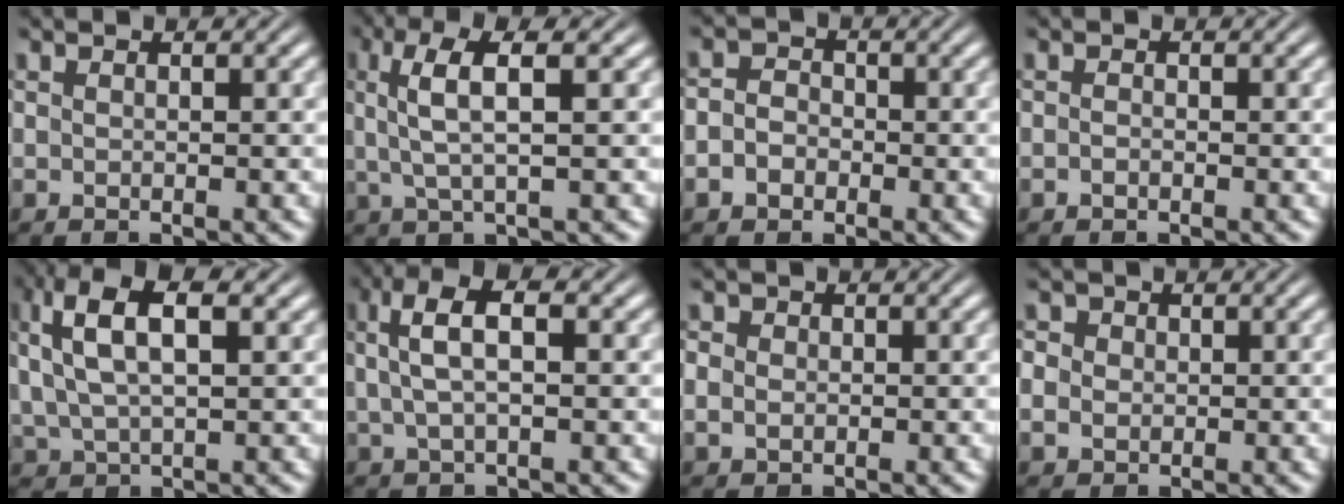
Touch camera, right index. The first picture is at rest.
{"total": 4.7, "force": [1.2, 1.2, 4.4], "torque": [-0.090, 0.011, 0.022]}
{"total": 3.0, "force": [-1.1, 2.6, 0.8], "torque": [-0.021, -0.012, -0.022]}
{"total": 0.6, "force": [-0.5, 0.1, 0.2], "torque": [-0.007, -0.006, -0.009]}
{"total": 7.7, "force": [3.0, 4.0, 5.9], "torque": [-0.121, 0.008, 0.057]}
{"total": 6.6, "force": [2.4, 3.0, 5.3], "torque": [-0.099, 0.017, 0.033]}
{"total": 2.4, "force": [0.1, 2.2, 0.9], "torque": [-0.027, -0.007, 0.003]}
{"total": 3.7, "force": [0.3, 3.4, 1.3], "torque": [-0.034, -0.001, 0.001]}